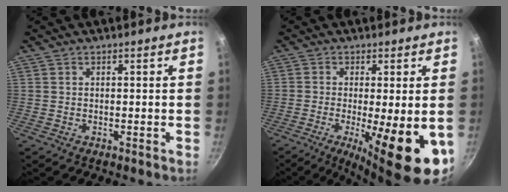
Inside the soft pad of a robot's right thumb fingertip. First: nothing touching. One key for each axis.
{"total": 14.5, "fx": -4.1, "fy": 3.7, "fz": 13.4, "tx": -0.197, "ty": -0.013, "tz": -0.054}